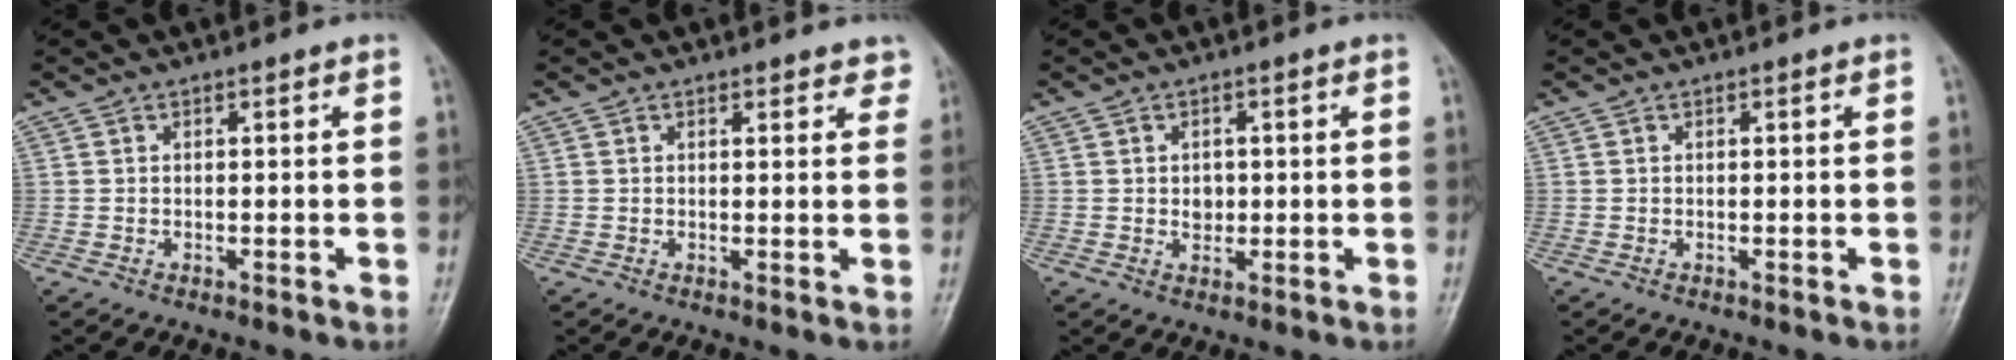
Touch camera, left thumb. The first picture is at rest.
{"total": 2.7, "force": [2.2, 1.2, 1.0], "torque": [0.015, -0.007, 0.017]}
{"total": 2.5, "force": [0.1, 2.1, 1.4], "torque": [-0.009, 0.002, 0.004]}
{"total": 0.0}